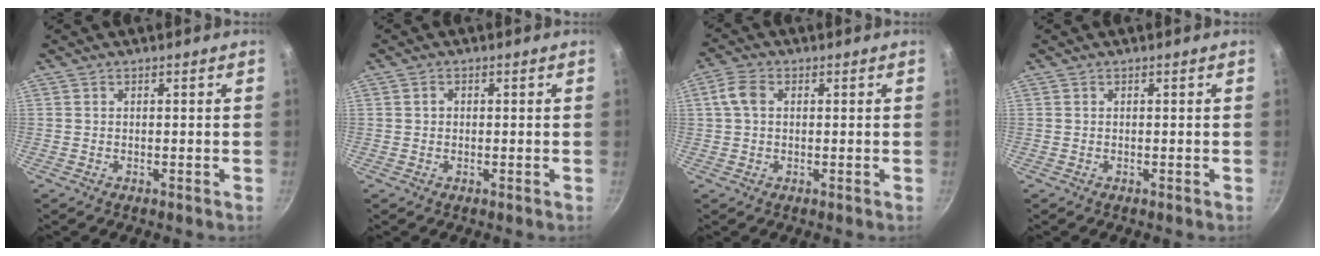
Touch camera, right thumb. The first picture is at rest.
{"total": 1.3, "force": [0.2, 1.1, 0.6], "torque": [-0.008, 0.006, 0.004]}
{"total": 4.4, "force": [0.8, 3.0, 3.1], "torque": [-0.063, 0.012, 0.010]}
{"total": 0.0}